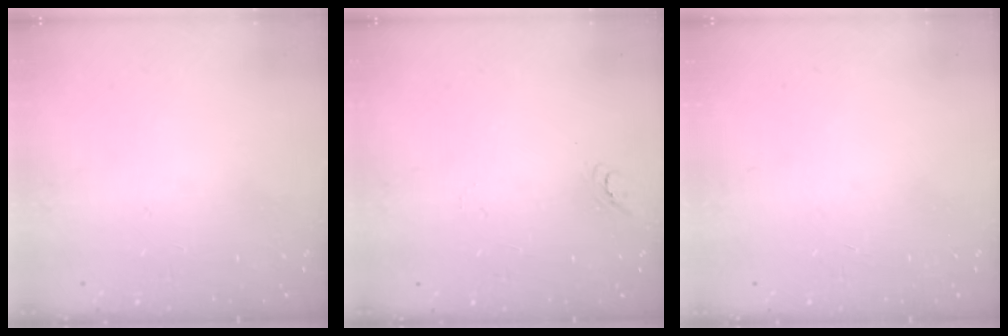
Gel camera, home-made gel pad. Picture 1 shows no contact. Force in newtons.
{"total": 3.6, "press": 3.6, "slide": 0.3}
{"total": 0.0}